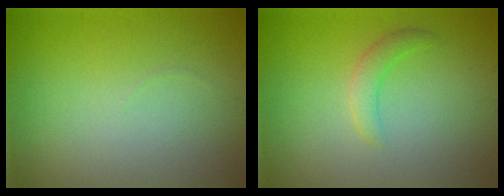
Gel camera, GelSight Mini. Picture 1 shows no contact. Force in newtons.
{"total": 1.8, "press": 1.8, "slide": 0.1}